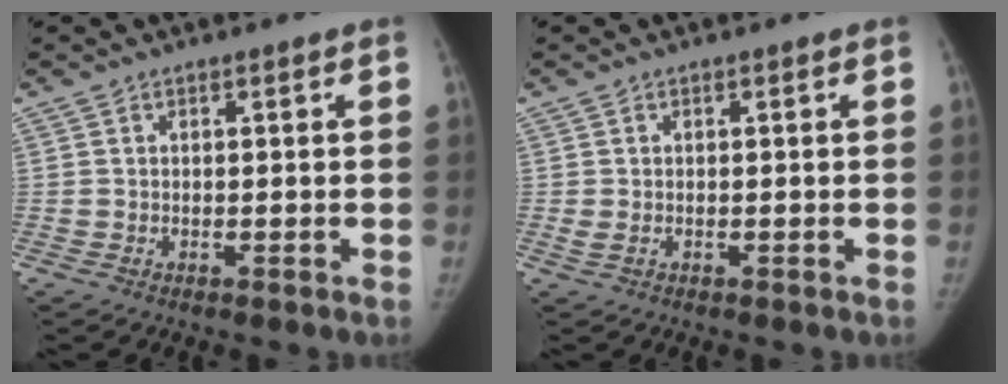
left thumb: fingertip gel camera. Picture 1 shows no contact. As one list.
[{"total": 1.2, "force": [-0.2, 0.9, 0.9], "torque": [-0.022, -0.003, -0.003]}]